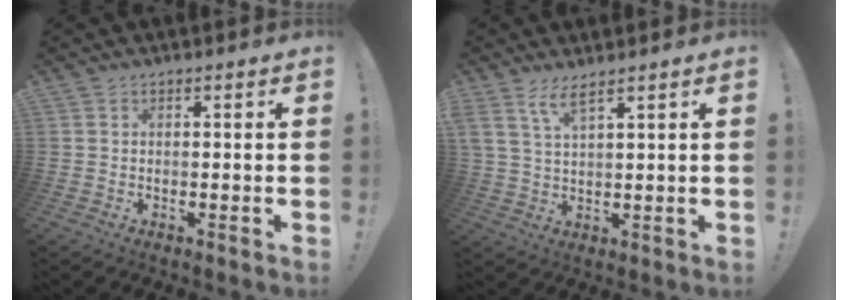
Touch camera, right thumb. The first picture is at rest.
{"total": 5.7, "force": [4.1, 1.1, 3.8], "torque": [-0.077, -0.015, 0.073]}